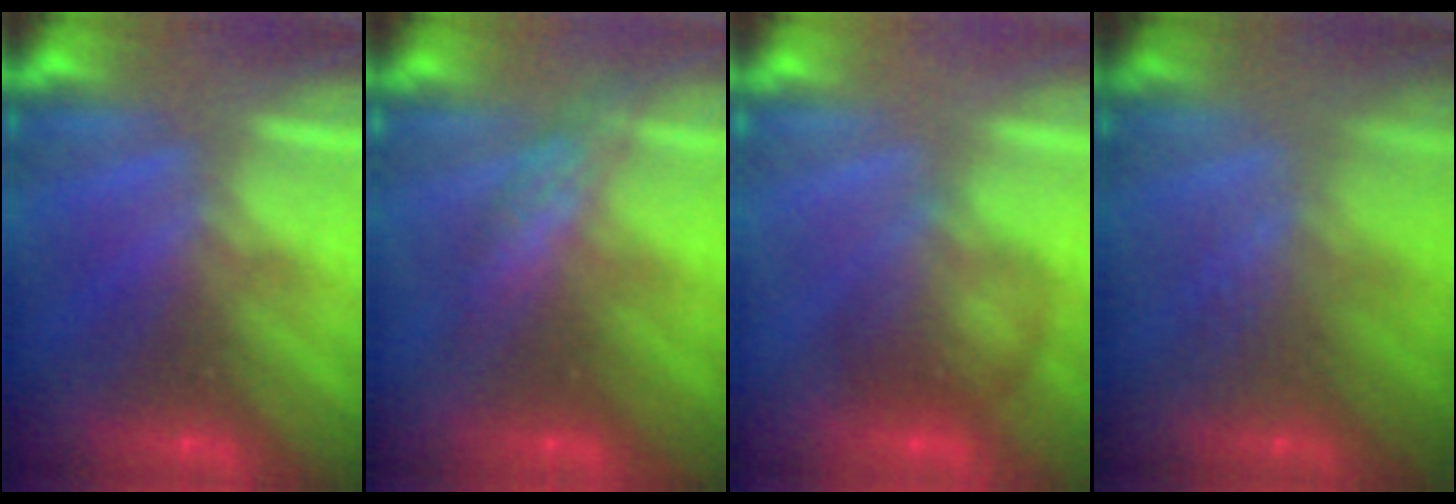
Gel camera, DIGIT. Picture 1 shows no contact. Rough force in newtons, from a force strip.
{"total": 2.7}
{"total": 2.0}
{"total": 2.4}